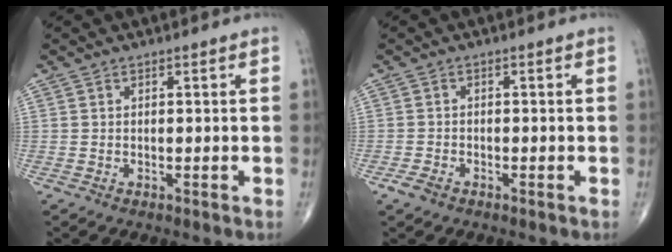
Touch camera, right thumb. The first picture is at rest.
{"total": 2.2, "force": [-1.4, 1.2, 1.2], "torque": [-0.028, 0.003, -0.024]}